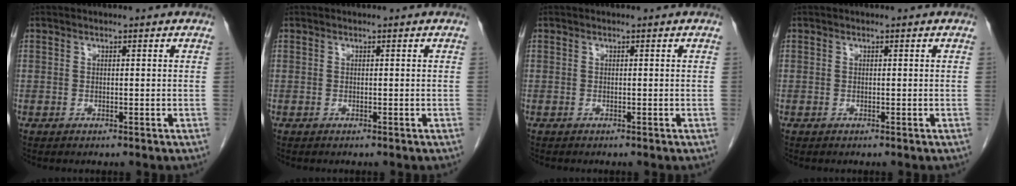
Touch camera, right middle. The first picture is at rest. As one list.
[{"total": 0.0}, {"total": 0.0}, {"total": 0.0}]